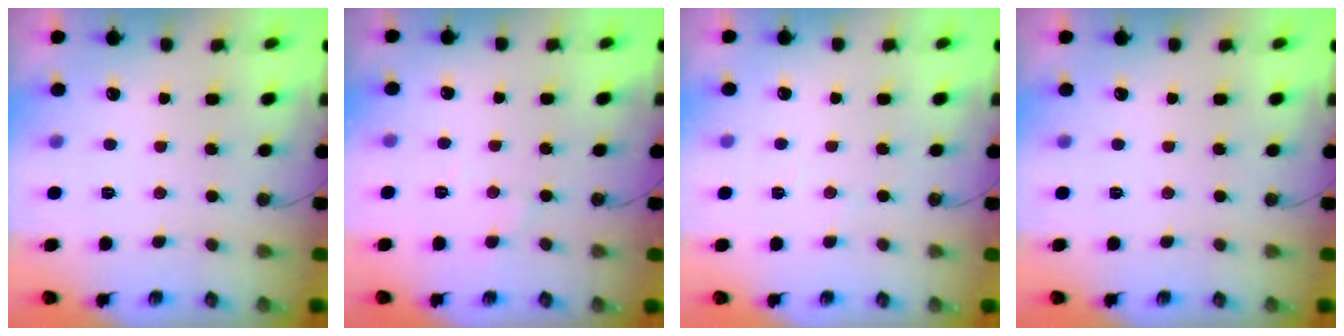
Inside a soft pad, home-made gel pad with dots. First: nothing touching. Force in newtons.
{"total": 3.4, "press": 3.4, "slide": 0.5}
{"total": 2.1, "press": 2.1, "slide": 0.4}
{"total": 0.0}